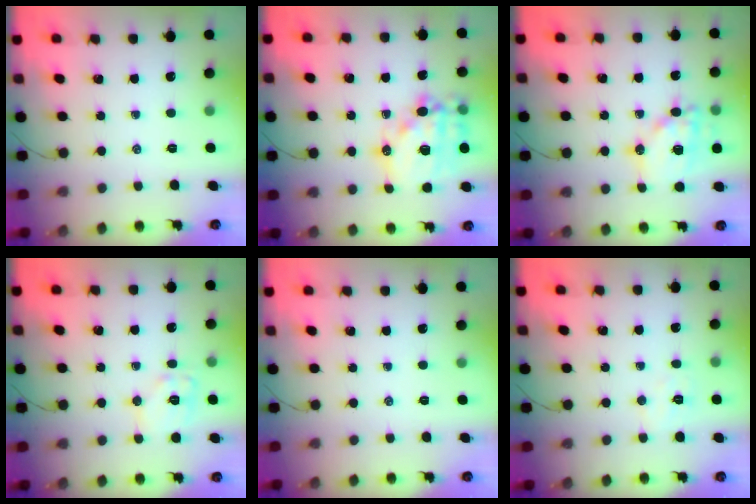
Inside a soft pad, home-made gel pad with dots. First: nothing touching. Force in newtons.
{"total": 18.3, "press": 18.0, "slide": 3.4}
{"total": 15.5, "press": 15.2, "slide": 3.2}
{"total": 9.5, "press": 9.5, "slide": 0.3}
{"total": 0.0}
{"total": 4.8, "press": 4.6, "slide": 1.0}